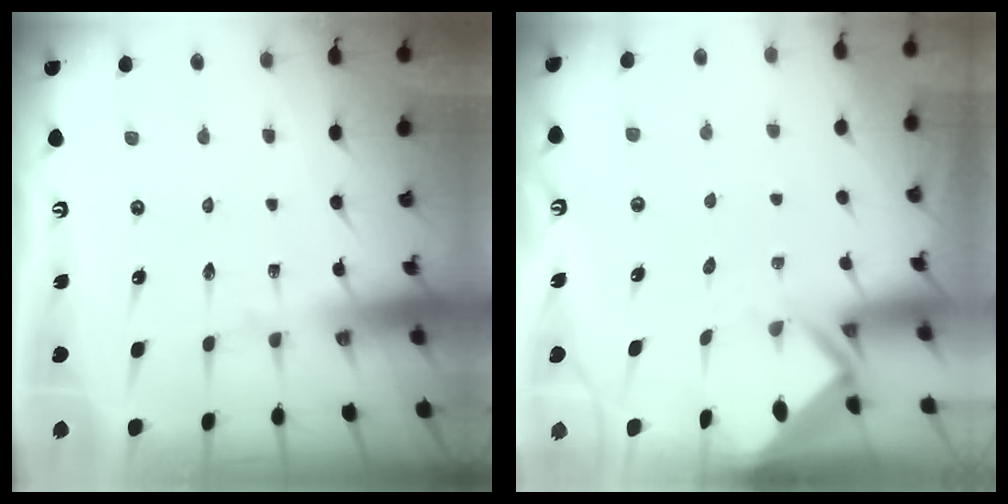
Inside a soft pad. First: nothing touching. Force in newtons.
{"total": 2.8, "press": 2.8, "slide": 0.2}